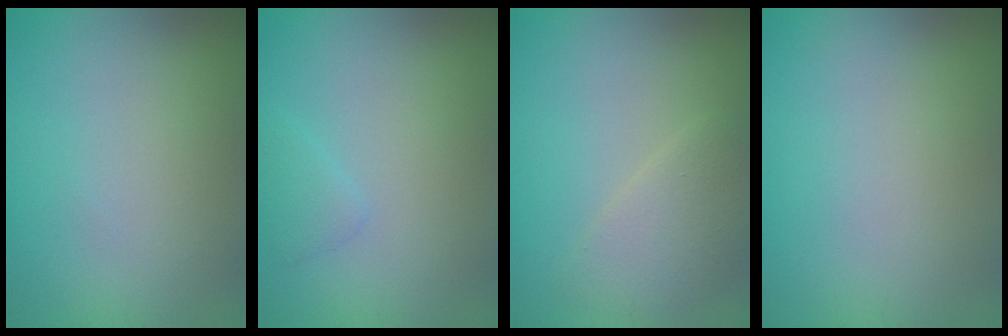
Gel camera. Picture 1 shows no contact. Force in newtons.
{"total": 1.1, "press": 1.1, "slide": 0.1}
{"total": 2.7, "press": 2.7, "slide": 0.2}
{"total": 0.0}